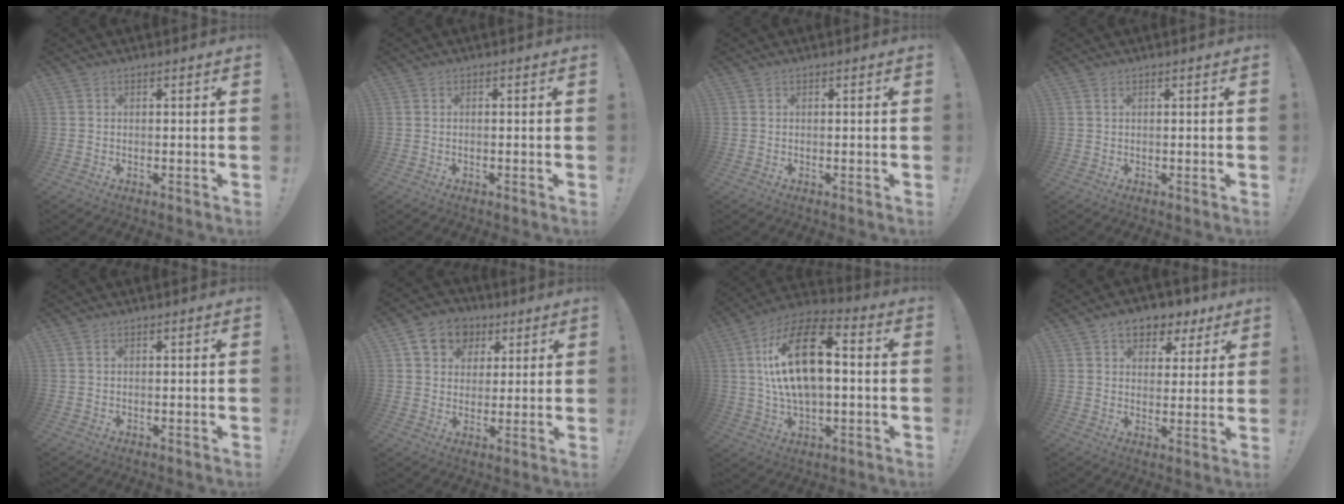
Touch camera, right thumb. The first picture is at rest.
{"total": 0.0}
{"total": 0.0}
{"total": 0.7, "force": [0.4, 0.2, 0.6], "torque": [-0.020, 0.004, 0.010]}
{"total": 0.6, "force": [0.3, 0.2, 0.4], "torque": [-0.017, 0.005, 0.008]}
{"total": 10.5, "force": [4.5, 8.7, 3.9], "torque": [-0.057, -0.015, 0.092]}
{"total": 19.6, "force": [2.7, 10.1, 16.5], "torque": [-0.285, 0.009, 0.043]}
{"total": 7.9, "force": [4.6, 5.5, 3.3], "torque": [-0.039, -0.022, 0.087]}